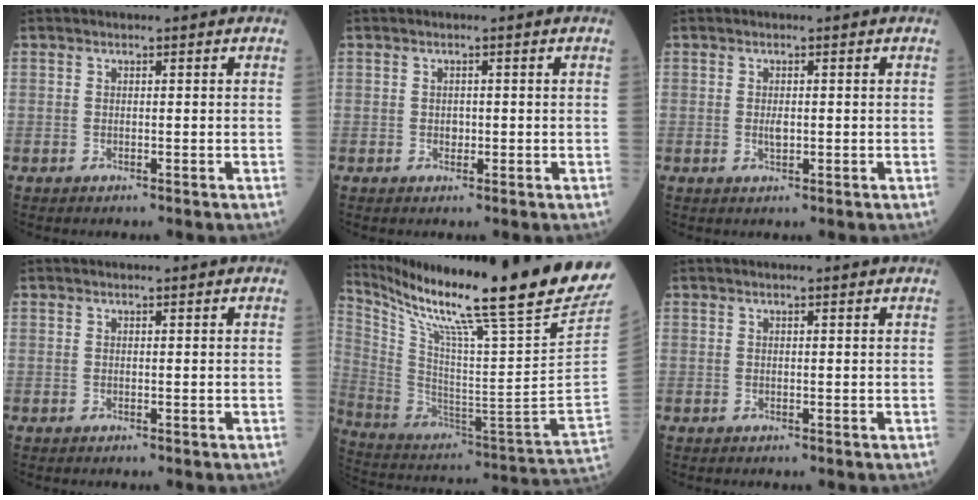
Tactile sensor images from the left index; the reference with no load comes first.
{"total": 0.9, "force": [0.0, 0.7, 0.5], "torque": [-0.008, 0.002, -0.001]}
{"total": 1.3, "force": [0.1, 0.4, 1.2], "torque": [-0.023, -0.002, 0.002]}
{"total": 0.5, "force": [0.5, -0.1, 0.3], "torque": [-0.009, 0.000, 0.010]}
{"total": 33.2, "force": [26.5, -0.8, 20.0], "torque": [-0.360, -0.109, 0.396]}
{"total": 1.4, "force": [1.2, -0.2, 0.7], "torque": [-0.014, 0.007, 0.018]}